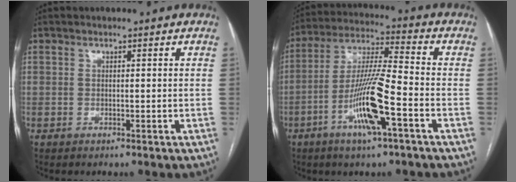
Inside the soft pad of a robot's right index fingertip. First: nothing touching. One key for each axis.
{"total": 12.6, "fx": -5.1, "fy": 0.7, "fz": 11.5, "tx": -0.227, "ty": -0.003, "tz": -0.094}